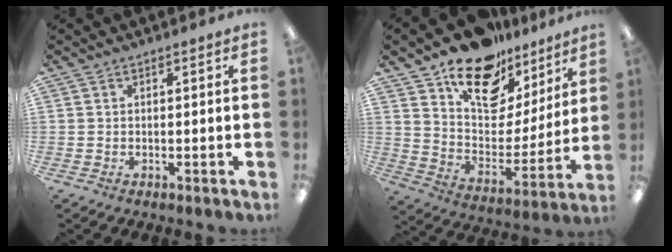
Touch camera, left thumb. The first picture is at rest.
{"total": 17.4, "force": [12.8, 9.5, 7.1], "torque": [-0.122, -0.091, 0.227]}